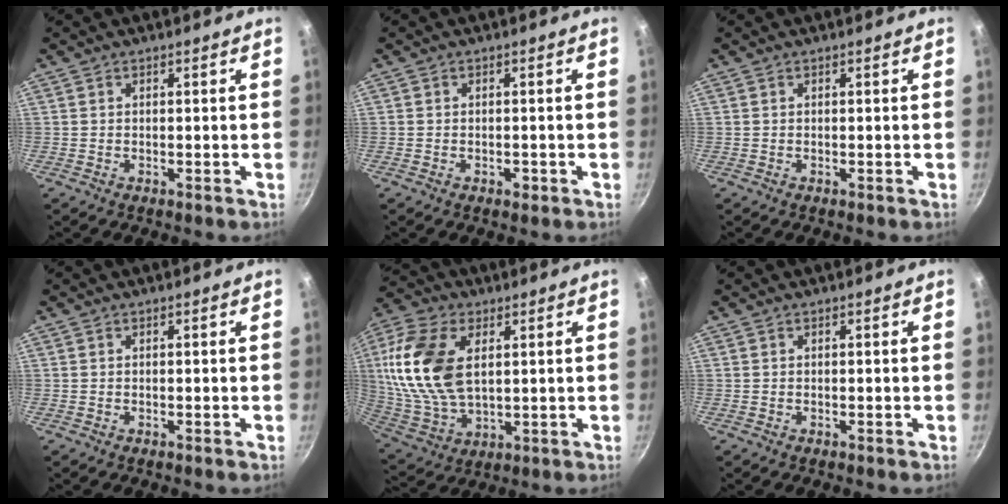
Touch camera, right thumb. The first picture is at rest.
{"total": 1.4, "force": [-0.6, 0.9, 0.8], "torque": [-0.011, 0.003, -0.008]}
{"total": 0.0}
{"total": 0.0}
{"total": 19.8, "force": [4.5, 11.8, 15.2], "torque": [-0.303, -0.015, 0.091]}
{"total": 0.0}